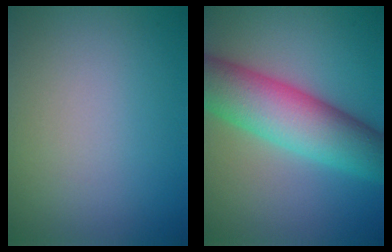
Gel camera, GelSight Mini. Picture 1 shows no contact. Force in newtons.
{"total": 9.5, "press": 9.5, "slide": 0.2}